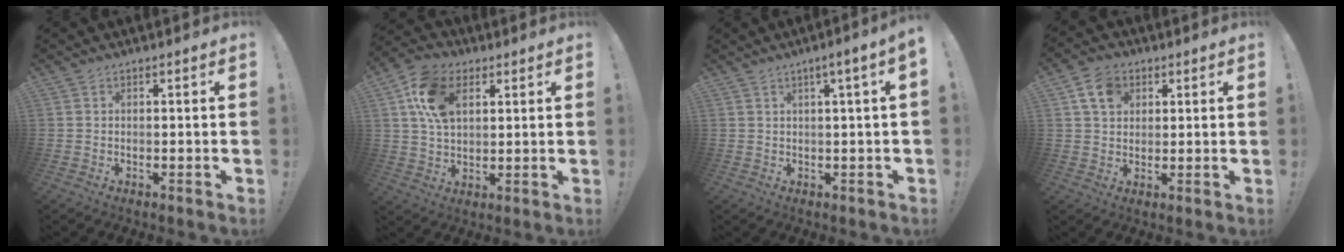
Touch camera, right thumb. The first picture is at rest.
{"total": 13.9, "force": [5.0, 9.2, 9.2], "torque": [-0.162, 0.000, 0.094]}
{"total": 4.1, "force": [1.2, -0.5, 3.9], "torque": [-0.062, -0.008, 0.016]}
{"total": 8.3, "force": [3.6, 6.1, 4.3], "torque": [-0.066, -0.003, 0.071]}